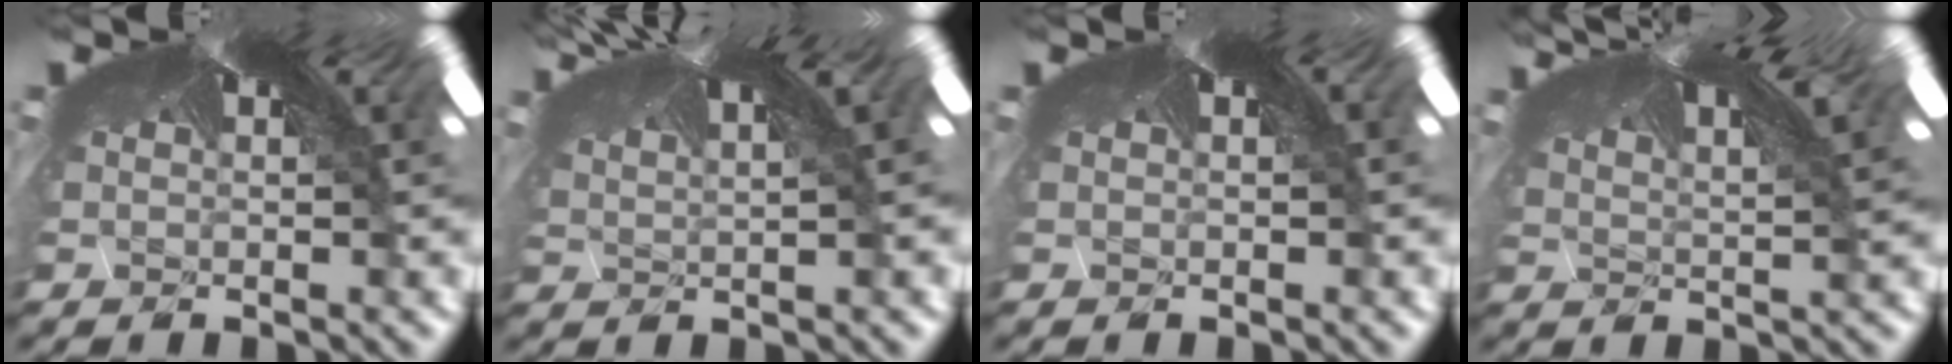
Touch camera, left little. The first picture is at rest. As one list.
[{"total": 0.9, "force": [0.5, 0.0, 0.8], "torque": [-0.030, 0.003, 0.013]}, {"total": 0.0}, {"total": 1.9, "force": [0.4, 0.4, 1.8], "torque": [-0.038, 0.001, 0.015]}]